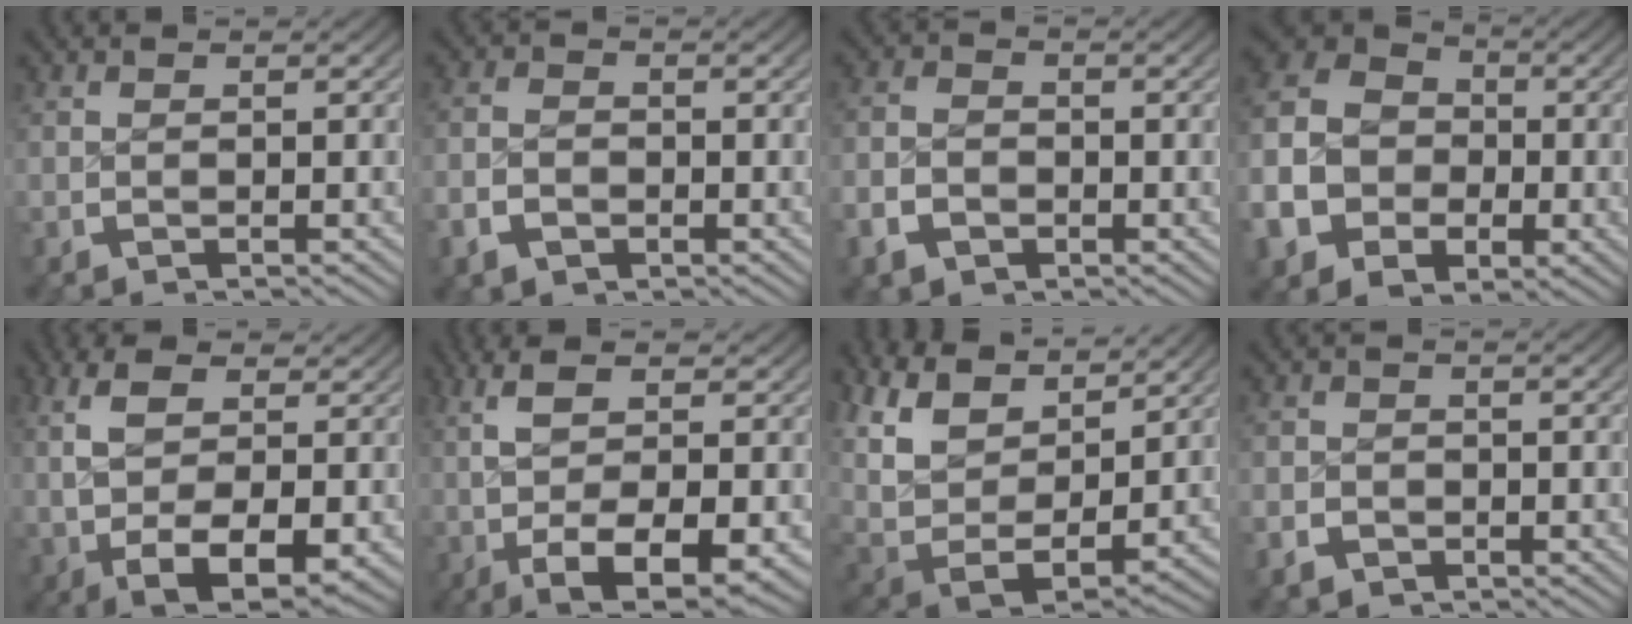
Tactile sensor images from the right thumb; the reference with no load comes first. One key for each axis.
{"total": 3.0, "fx": -1.3, "fy": 2.3, "fz": 1.4, "tx": -0.027, "ty": -0.004, "tz": -0.024}
{"total": 3.7, "fx": -1.5, "fy": 2.9, "fz": 1.8, "tx": -0.033, "ty": -0.006, "tz": -0.026}
{"total": 14.6, "fx": -0.9, "fy": 12.0, "fz": 8.3, "tx": -0.174, "ty": -0.022, "tz": -0.016}
{"total": 11.0, "fx": -0.6, "fy": 6.9, "fz": 8.5, "tx": -0.186, "ty": -0.048, "tz": 0.020}
{"total": 9.9, "fx": -0.9, "fy": 4.8, "fz": 8.6, "tx": -0.172, "ty": -0.034, "tz": 0.008}
{"total": 12.0, "fx": 1.9, "fy": 8.4, "fz": 8.4, "tx": -0.223, "ty": -0.051, "tz": 0.056}
{"total": 2.2, "fx": -1.3, "fy": 1.7, "fz": 0.3, "tx": -0.006, "ty": -0.005, "tz": -0.026}